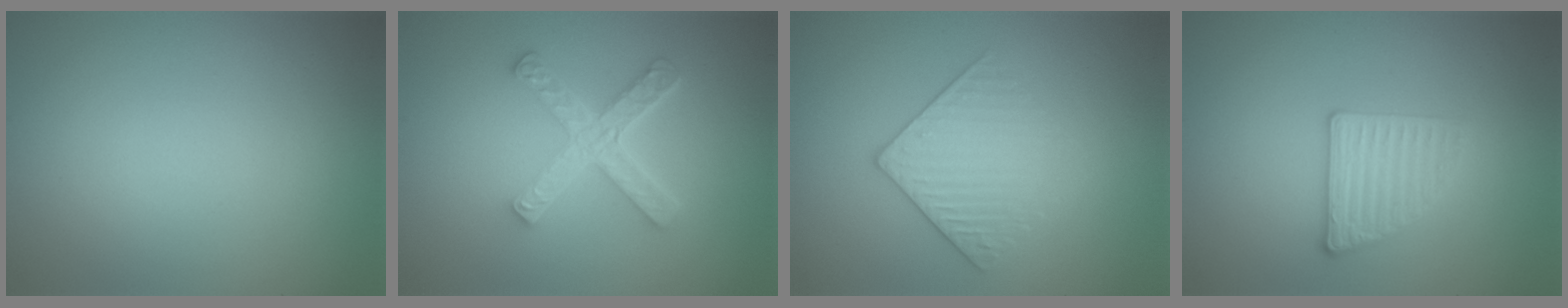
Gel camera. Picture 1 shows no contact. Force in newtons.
{"total": 4.9, "press": 3.5, "slide": 3.4}
{"total": 3.2, "press": 2.9, "slide": 1.4}
{"total": 2.8, "press": 2.7, "slide": 0.9}